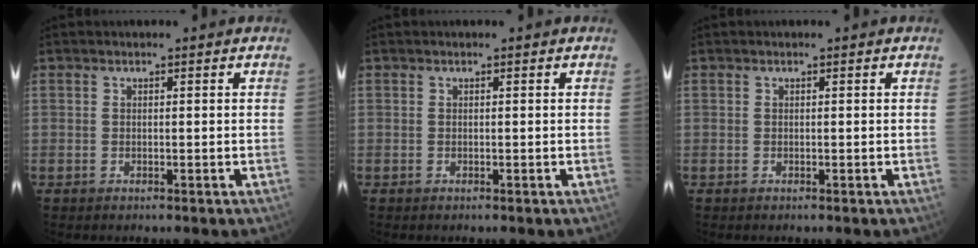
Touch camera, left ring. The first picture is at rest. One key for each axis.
{"total": 0.0}
{"total": 0.0}